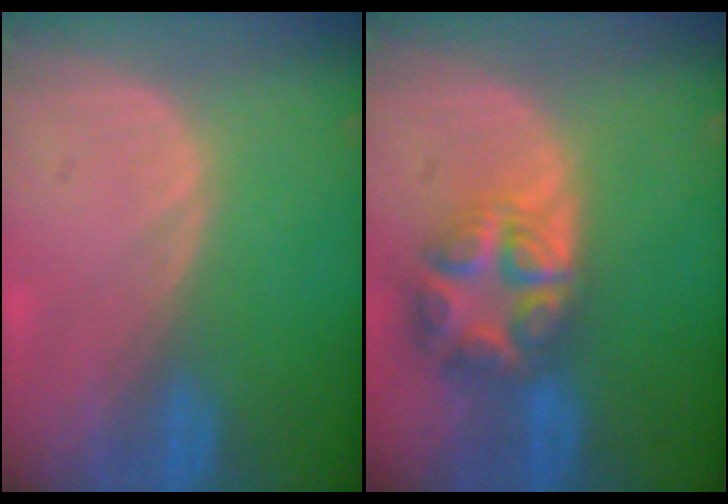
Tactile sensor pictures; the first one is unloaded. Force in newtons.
{"total": 8.2, "press": 7.2, "slide": 4.1}